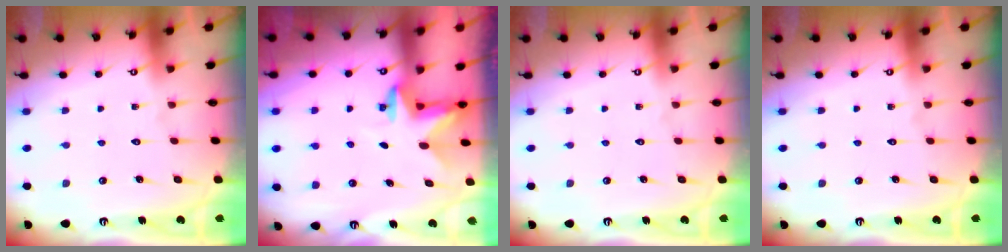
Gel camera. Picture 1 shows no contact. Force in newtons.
{"total": 2.4, "press": 2.4, "slide": 0.4}
{"total": 0.0}
{"total": 0.0}